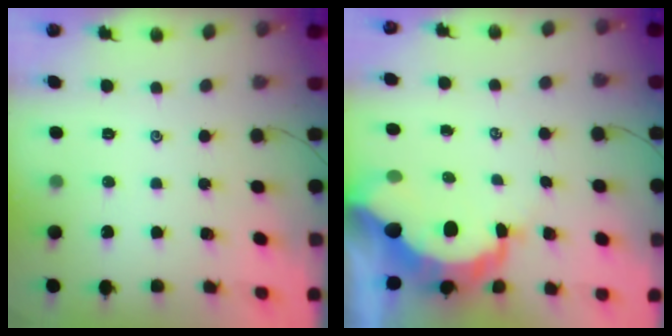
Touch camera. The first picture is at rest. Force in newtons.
{"total": 10.5, "press": 10.4, "slide": 1.4}